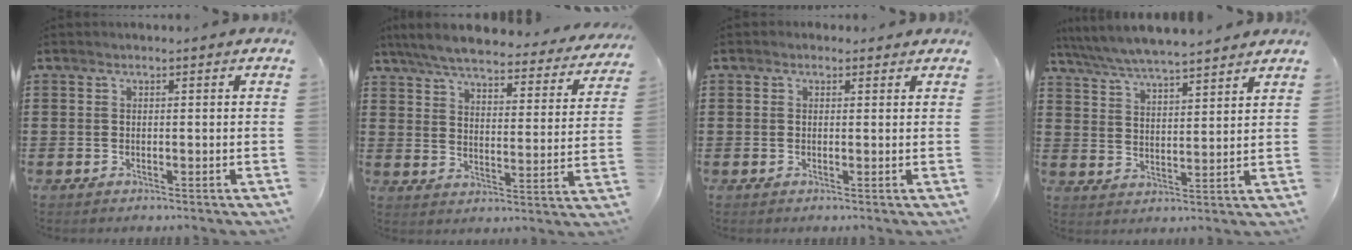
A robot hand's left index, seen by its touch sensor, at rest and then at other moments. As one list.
[{"total": 6.2, "force": [5.8, 0.6, 2.3], "torque": [-0.072, -0.036, 0.098]}, {"total": 0.8, "force": [0.4, 0.6, 0.3], "torque": [-0.008, 0.005, 0.007]}, {"total": 5.9, "force": [5.6, 0.1, 1.7], "torque": [-0.056, -0.024, 0.100]}]